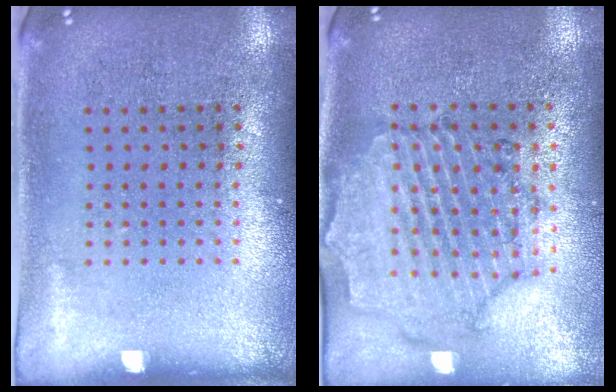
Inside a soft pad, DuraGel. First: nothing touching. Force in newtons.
{"total": 1.2, "press": 1.1, "slide": 0.3}